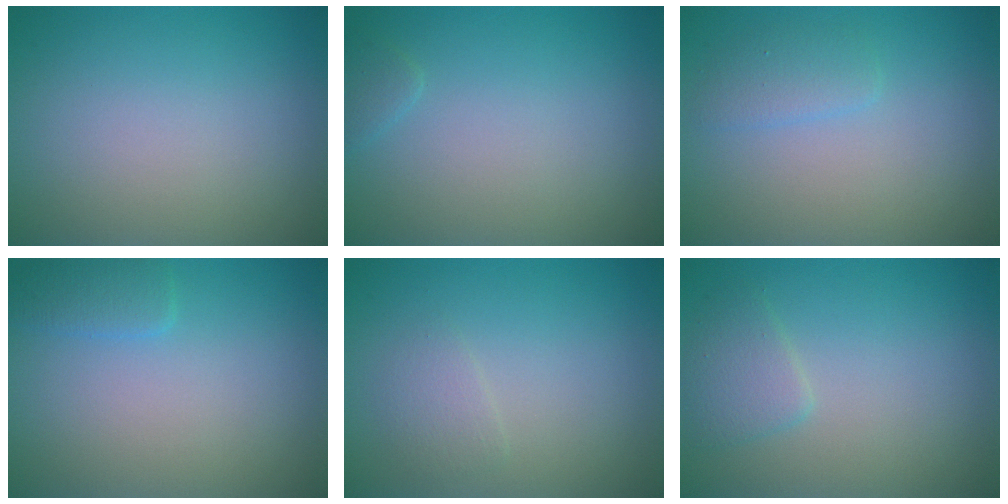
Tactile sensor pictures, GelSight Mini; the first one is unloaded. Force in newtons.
{"total": 0.8, "press": 0.8, "slide": 0.1}
{"total": 1.5, "press": 1.5, "slide": 0.1}
{"total": 1.5, "press": 1.5, "slide": 0.1}
{"total": 1.3, "press": 1.2, "slide": 0.0}
{"total": 1.9, "press": 1.9, "slide": 0.1}